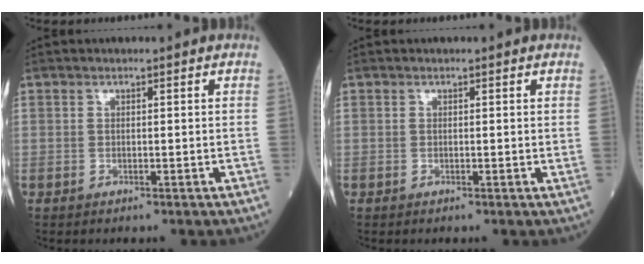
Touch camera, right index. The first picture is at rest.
{"total": 0.0}